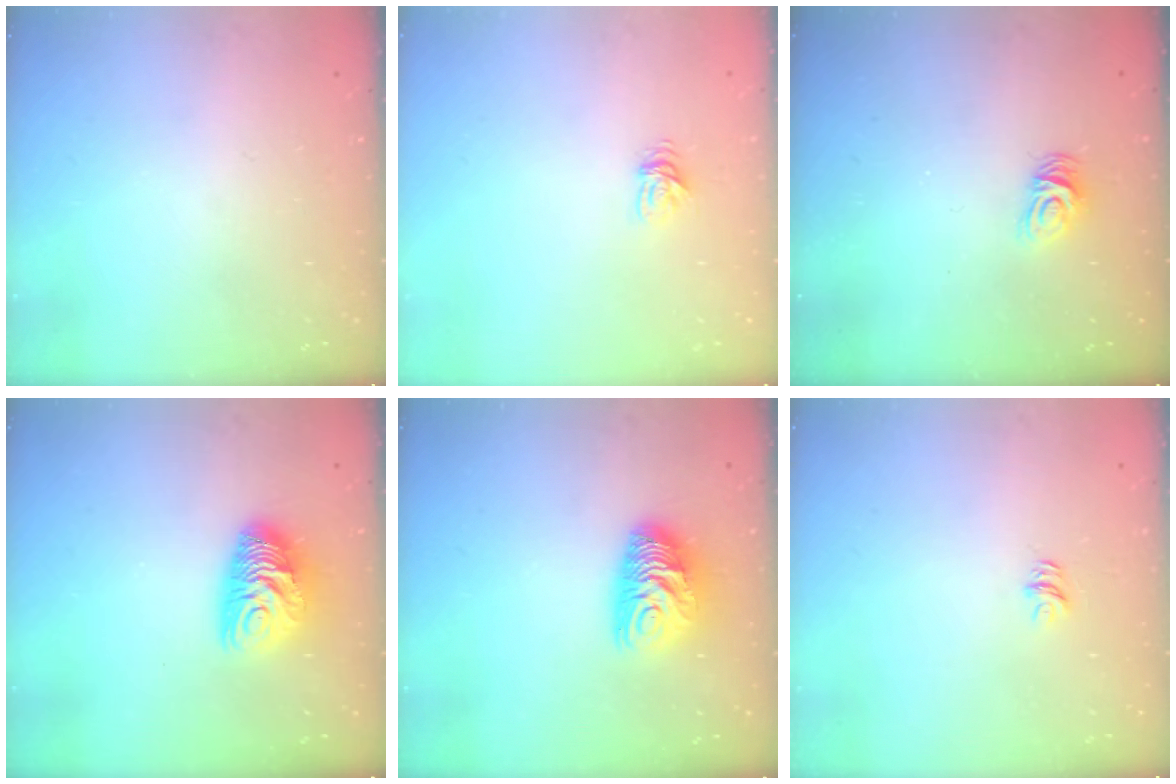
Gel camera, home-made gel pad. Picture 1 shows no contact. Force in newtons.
{"total": 4.3, "press": 4.3, "slide": 0.5}
{"total": 4.4, "press": 4.4, "slide": 0.2}
{"total": 10.1, "press": 10.1, "slide": 1.2}
{"total": 10.2, "press": 10.2, "slide": 0.3}
{"total": 3.5, "press": 3.5, "slide": 0.3}